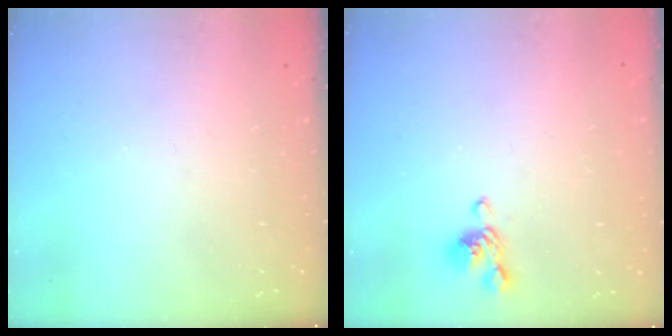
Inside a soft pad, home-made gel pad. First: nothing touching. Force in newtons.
{"total": 4.4, "press": 4.3, "slide": 0.5}